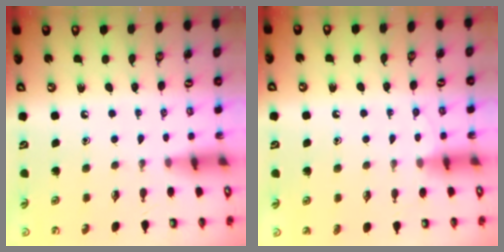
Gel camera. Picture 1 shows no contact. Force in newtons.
{"total": 3.7, "press": 3.7, "slide": 0.4}